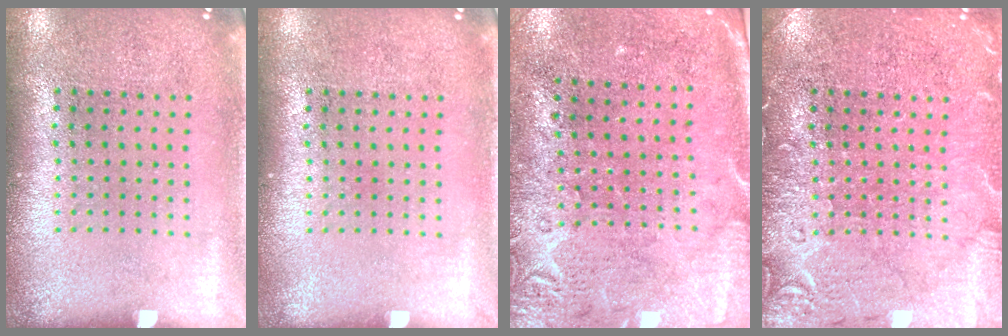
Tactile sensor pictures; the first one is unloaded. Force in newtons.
{"total": 0.0}
{"total": 2.7, "press": 2.3, "slide": 1.5}
{"total": 3.8, "press": 3.8, "slide": 0.6}